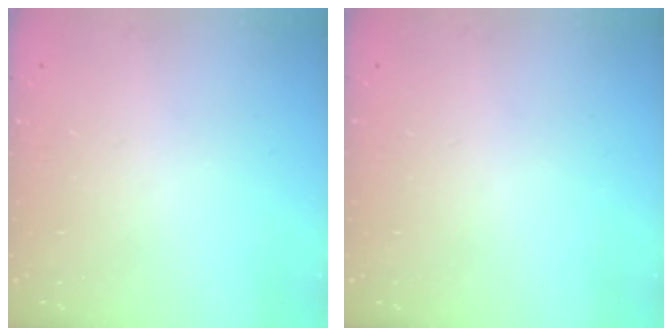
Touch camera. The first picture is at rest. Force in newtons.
{"total": 0.0}